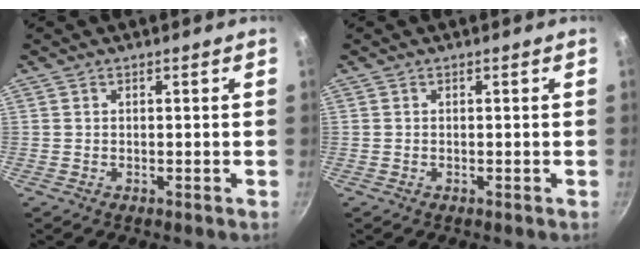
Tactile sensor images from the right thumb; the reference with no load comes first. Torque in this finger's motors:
{"motor_torque": [-0.05, -0.10, 0.21, 0.31, 0.03]}